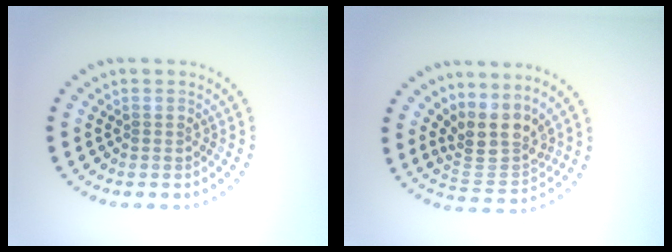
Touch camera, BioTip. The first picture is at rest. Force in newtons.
{"total": 3.9, "press": 2.9, "slide": 2.5}